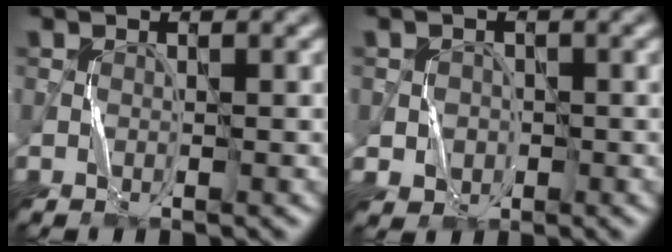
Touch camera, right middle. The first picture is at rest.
{"total": 2.7, "force": [-0.6, 2.7, 0.2], "torque": [0.012, 0.009, -0.017]}